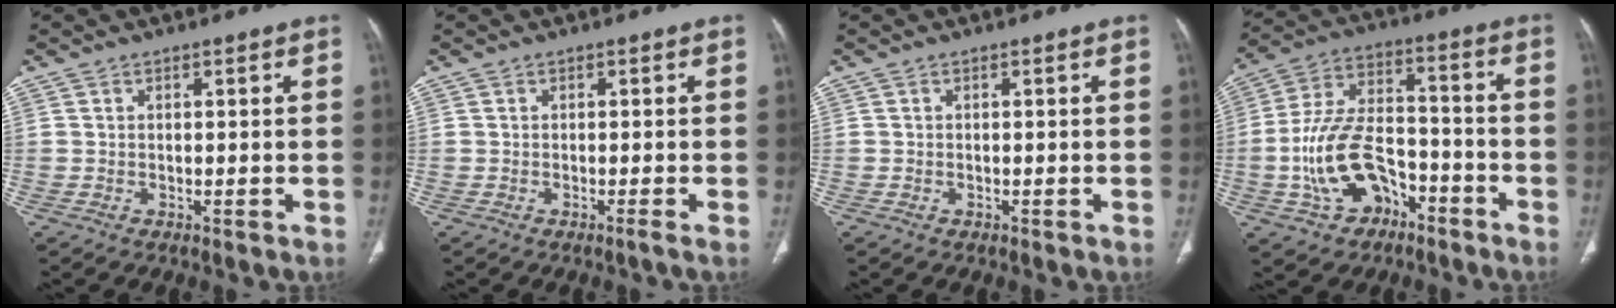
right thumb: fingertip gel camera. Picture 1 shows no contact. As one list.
[{"total": 0.6, "force": [-0.3, -0.2, 0.4], "torque": [-0.006, 0.000, -0.008]}, {"total": 0.0}, {"total": 15.5, "force": [-6.2, 10.1, 10.0], "torque": [-0.175, 0.057, -0.106]}]